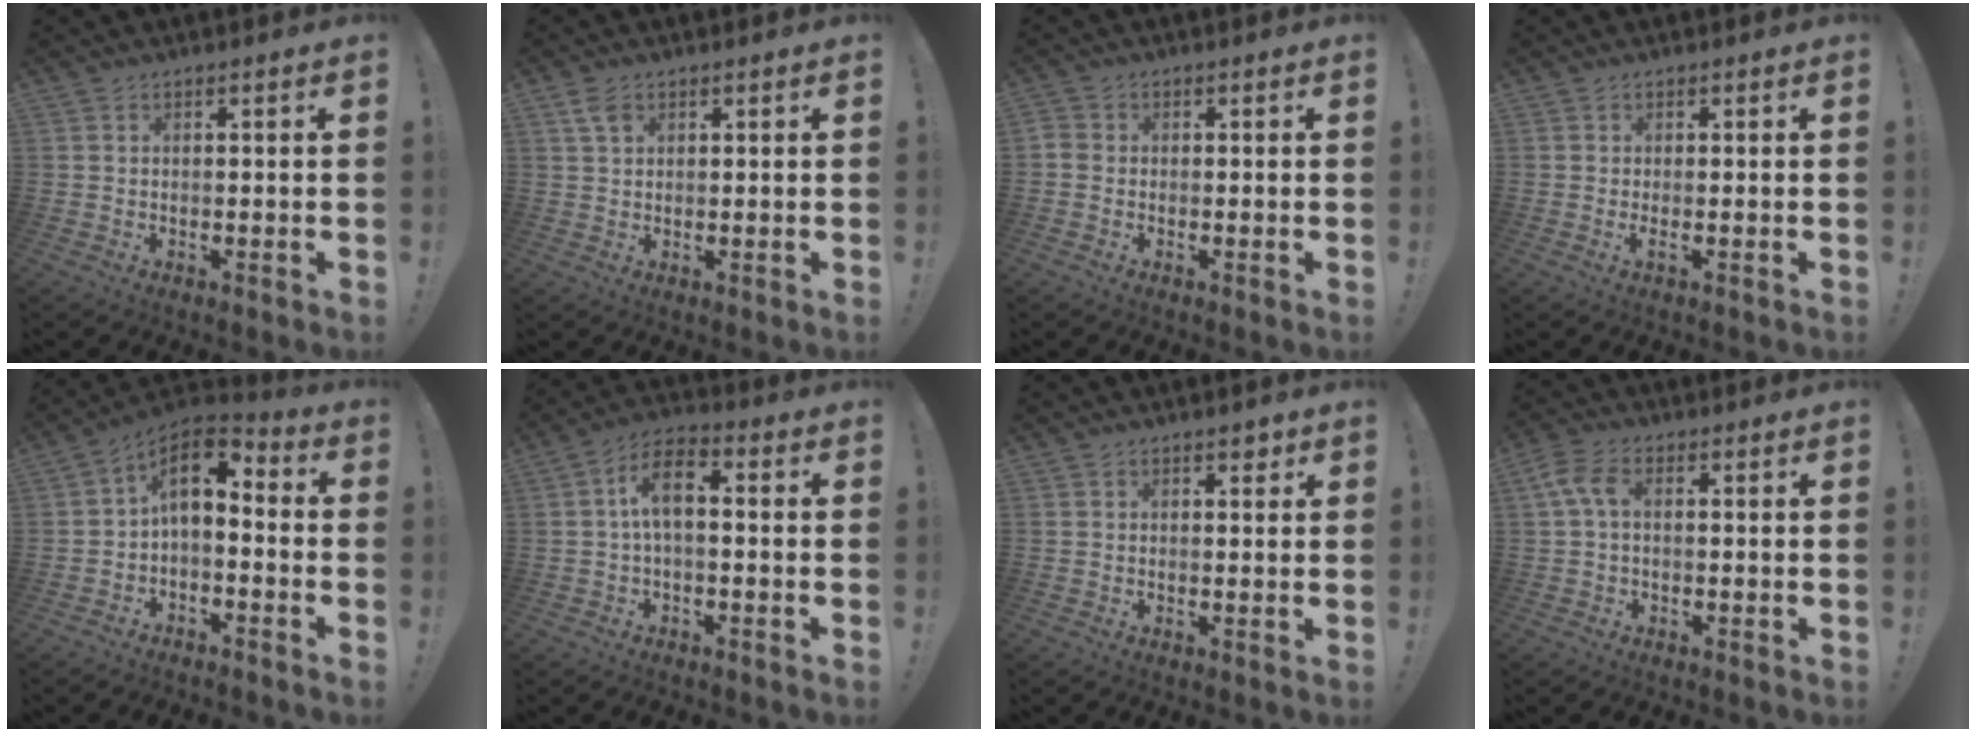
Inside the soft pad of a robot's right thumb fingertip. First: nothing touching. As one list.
[{"total": 3.9, "force": [1.9, 2.3, 2.5], "torque": [-0.049, 0.001, 0.038]}, {"total": 1.9, "force": [-0.5, 1.7, 0.9], "torque": [-0.017, 0.007, -0.008]}, {"total": 1.1, "force": [0.2, -0.3, 1.1], "torque": [-0.013, -0.008, 0.002]}, {"total": 7.4, "force": [1.1, 4.2, 6.0], "torque": [-0.107, 0.001, 0.026]}, {"total": 8.3, "force": [0.5, 3.8, 7.3], "torque": [-0.144, 0.011, 0.011]}, {"total": 1.6, "force": [1.1, 0.8, 0.9], "torque": [0.004, -0.007, 0.015]}, {"total": 5.5, "force": [0.6, 2.9, 4.6], "torque": [-0.101, 0.007, 0.012]}]